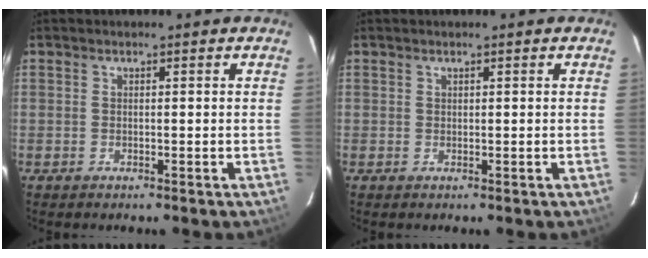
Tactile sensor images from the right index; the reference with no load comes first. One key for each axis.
{"total": 0.0}